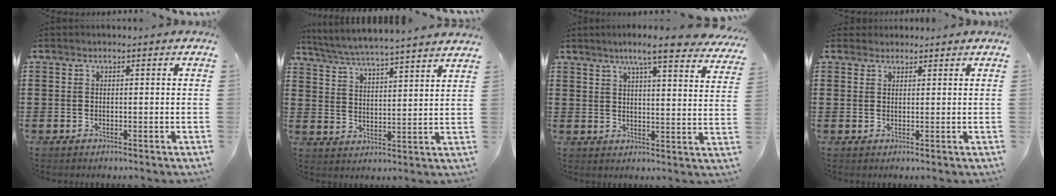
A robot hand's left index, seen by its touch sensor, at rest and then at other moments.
{"total": 5.1, "force": [4.9, -0.9, 1.2], "torque": [-0.046, -0.037, 0.081]}
{"total": 7.4, "force": [6.1, -0.2, 4.2], "torque": [-0.083, -0.026, 0.100]}
{"total": 1.7, "force": [1.6, 0.6, 0.1], "torque": [-0.005, 0.002, 0.033]}